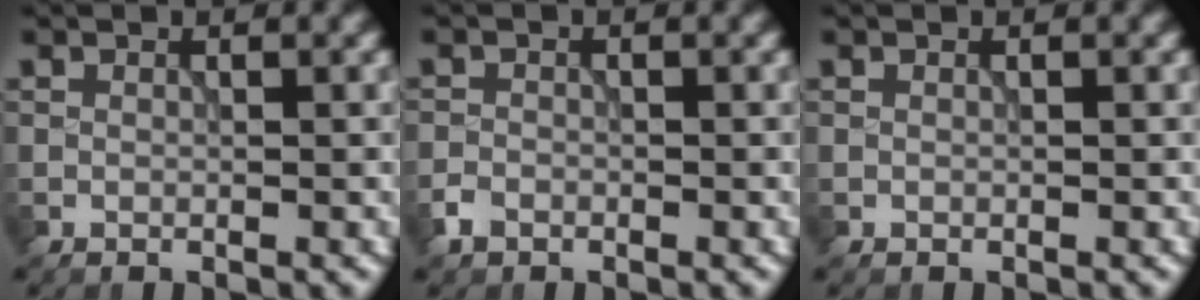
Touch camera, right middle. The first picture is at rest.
{"total": 1.3, "force": [-0.9, 0.9, 0.4], "torque": [-0.004, 0.001, -0.022]}
{"total": 0.0}